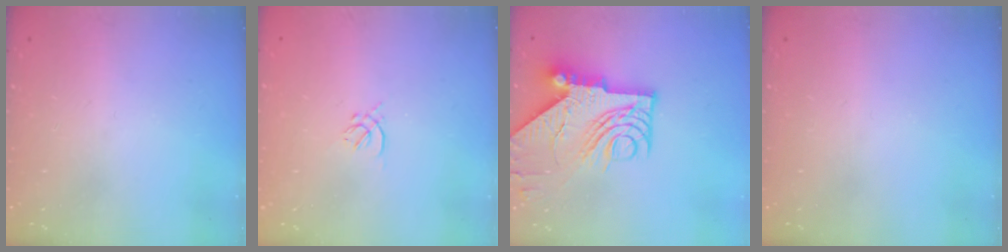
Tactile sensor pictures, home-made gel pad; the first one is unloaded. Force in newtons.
{"total": 1.0, "press": 0.9, "slide": 0.4}
{"total": 17.7, "press": 17.6, "slide": 1.7}
{"total": 0.0}